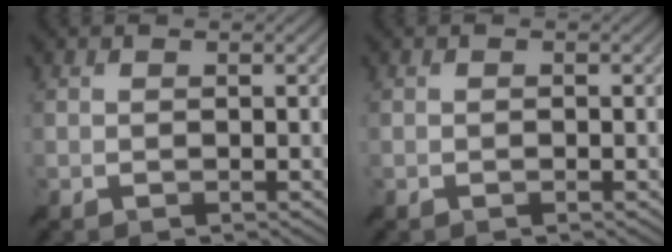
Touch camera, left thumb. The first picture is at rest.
{"total": 0.0}